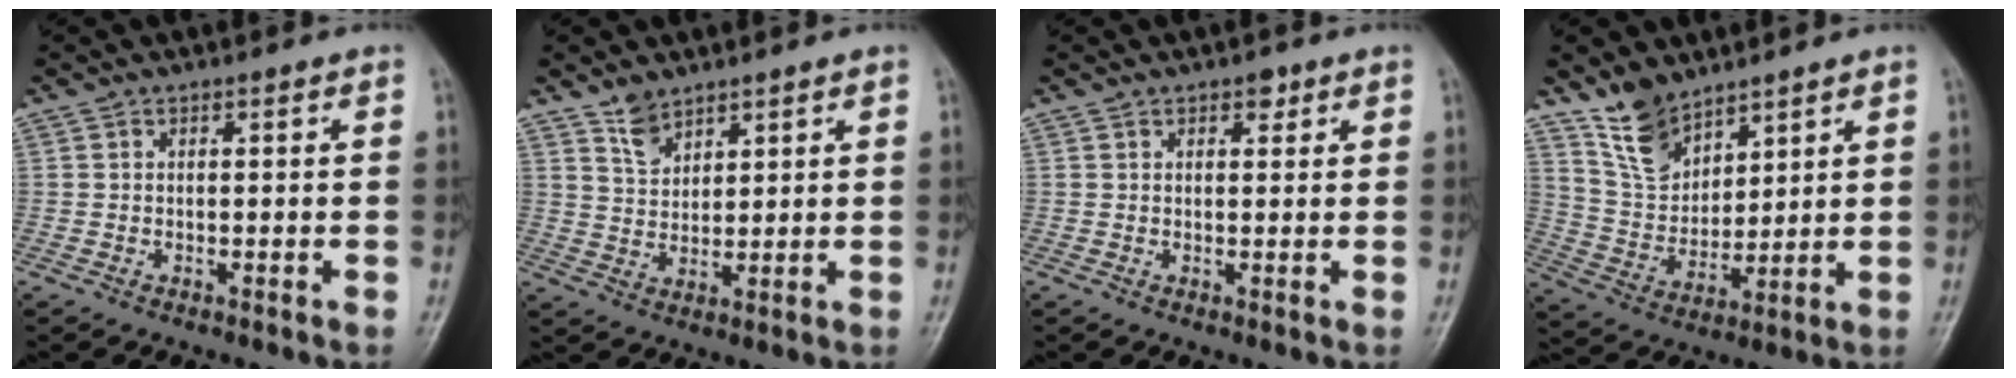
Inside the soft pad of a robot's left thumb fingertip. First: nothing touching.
{"total": 4.2, "force": [3.3, 2.1, 1.5], "torque": [-0.012, -0.027, 0.069]}
{"total": 1.9, "force": [1.2, 1.1, 1.0], "torque": [-0.002, -0.003, 0.013]}
{"total": 9.2, "force": [7.1, 4.8, 3.5], "torque": [-0.046, -0.048, 0.150]}